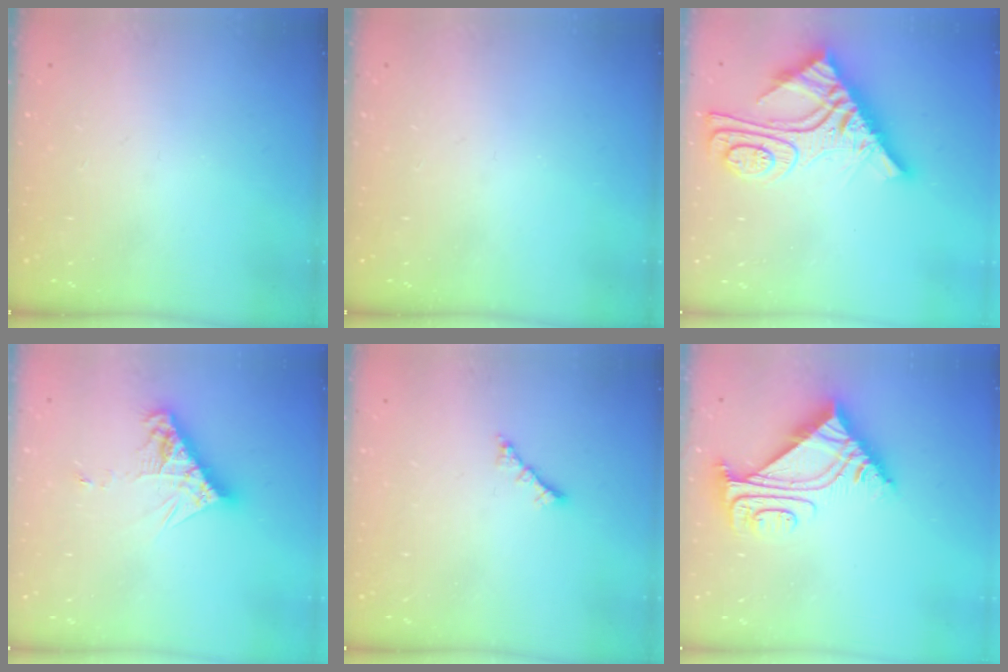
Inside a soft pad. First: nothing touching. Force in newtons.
{"total": 0.0}
{"total": 15.0, "press": 15.0, "slide": 1.4}
{"total": 10.5, "press": 10.4, "slide": 0.9}
{"total": 2.0, "press": 1.9, "slide": 0.5}
{"total": 8.3, "press": 8.3, "slide": 0.7}